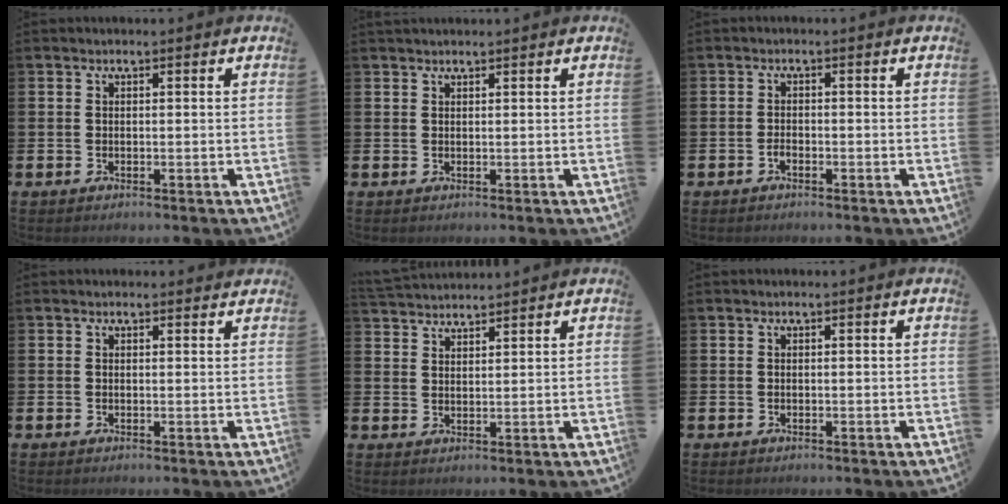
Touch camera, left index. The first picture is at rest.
{"total": 0.9, "force": [0.9, 0.1, 0.2], "torque": [0.005, -0.001, 0.014]}
{"total": 1.0, "force": [-0.7, 0.5, 0.5], "torque": [-0.017, 0.000, -0.012]}
{"total": 0.7, "force": [0.6, 0.3, 0.2], "torque": [0.008, -0.001, 0.008]}
{"total": 3.2, "force": [3.2, 0.4, 0.0], "torque": [-0.017, -0.011, 0.061]}
{"total": 0.0}